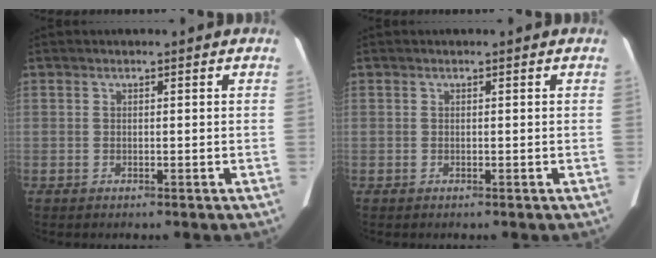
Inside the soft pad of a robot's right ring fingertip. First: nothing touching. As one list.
[{"total": 0.0}]